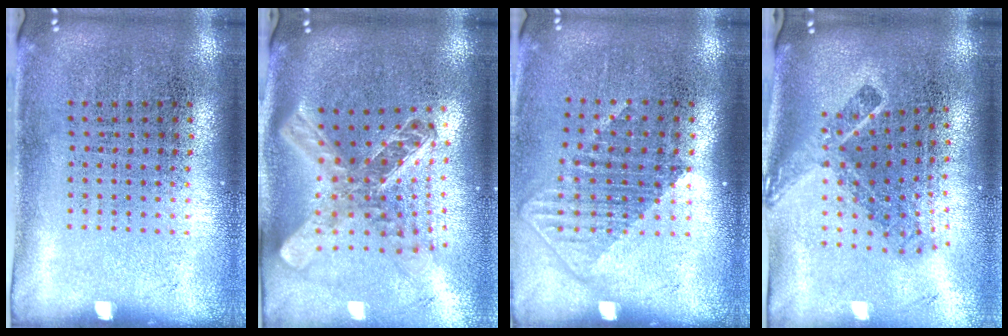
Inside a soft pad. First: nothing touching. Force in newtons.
{"total": 2.5, "press": 2.0, "slide": 1.6}
{"total": 1.3, "press": 1.0, "slide": 0.8}
{"total": 2.2, "press": 1.5, "slide": 1.6}